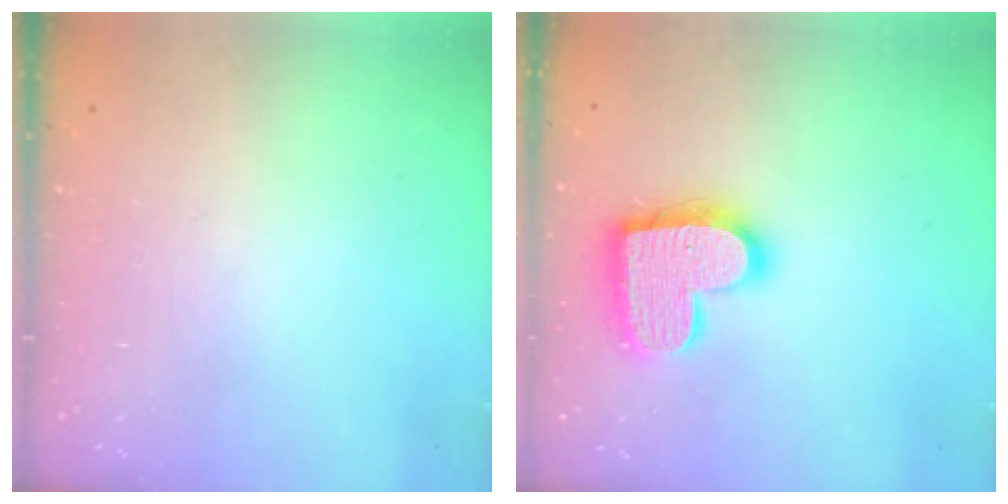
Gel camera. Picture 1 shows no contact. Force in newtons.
{"total": 17.0, "press": 17.0, "slide": 1.1}